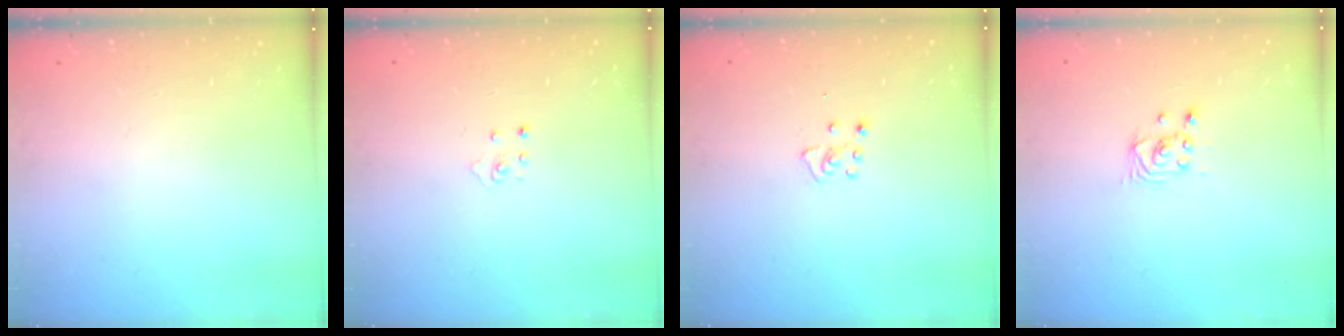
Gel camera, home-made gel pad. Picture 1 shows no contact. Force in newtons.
{"total": 2.8, "press": 2.8, "slide": 0.3}
{"total": 4.6, "press": 4.6, "slide": 0.5}
{"total": 2.2, "press": 2.2, "slide": 0.2}